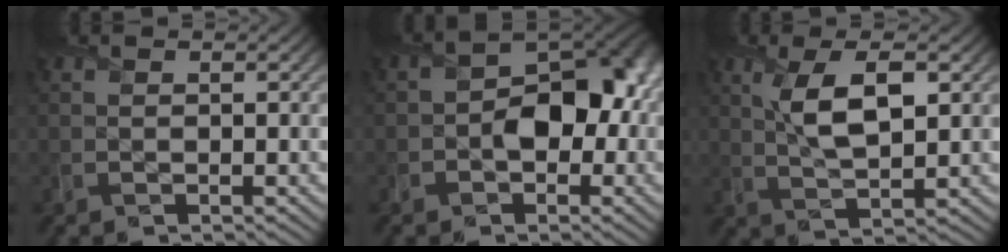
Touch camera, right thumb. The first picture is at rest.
{"total": 8.6, "force": [-1.0, 5.9, 6.2], "torque": [-0.060, 0.010, -0.024]}
{"total": 6.9, "force": [2.1, 2.5, 6.1], "torque": [-0.124, 0.004, 0.040]}